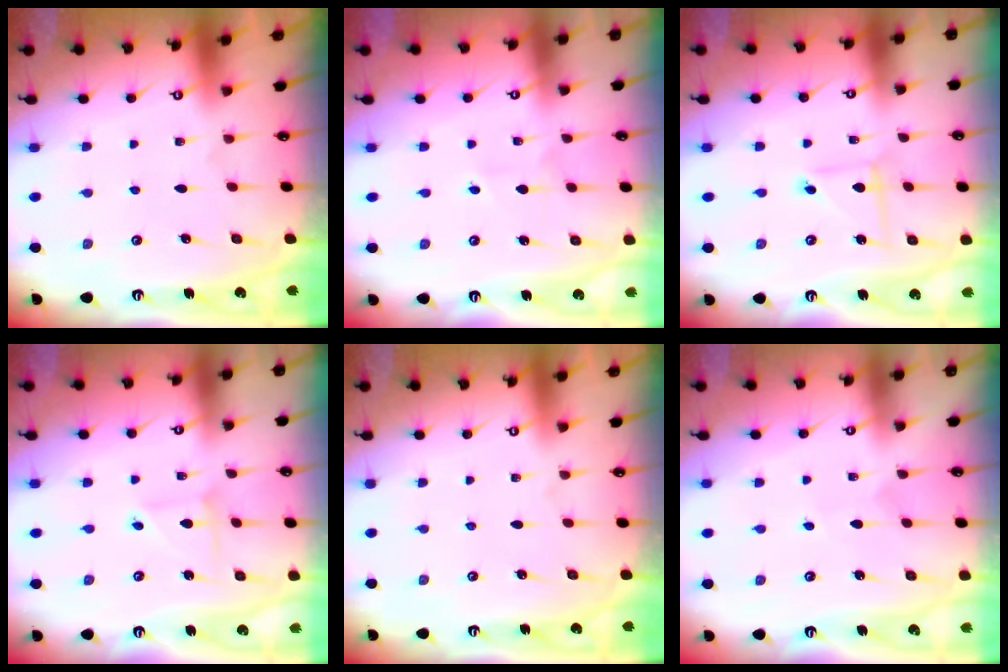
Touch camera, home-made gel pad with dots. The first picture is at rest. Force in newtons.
{"total": 2.1, "press": 2.1, "slide": 0.2}
{"total": 2.4, "press": 2.4, "slide": 0.2}
{"total": 2.6, "press": 2.6, "slide": 0.3}
{"total": 0.0}
{"total": 3.4, "press": 3.4, "slide": 0.3}